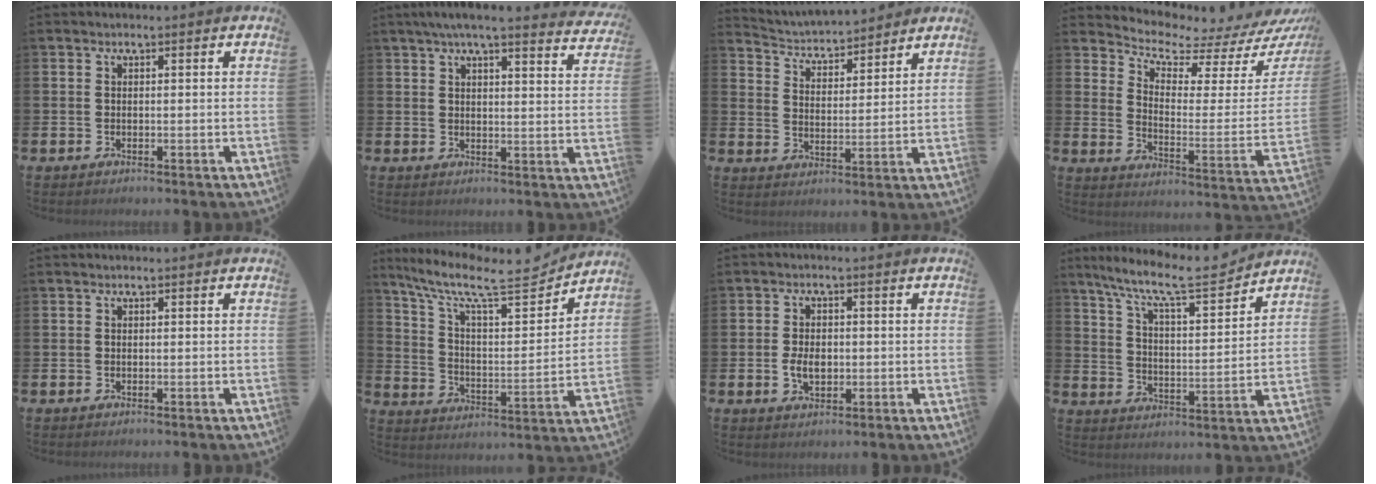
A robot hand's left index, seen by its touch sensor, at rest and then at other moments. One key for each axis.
{"total": 5.3, "fx": 4.7, "fy": 0.1, "fz": 2.3, "tx": -0.045, "ty": -0.021, "tz": 0.081}
{"total": 4.3, "fx": 4.2, "fy": 0.9, "fz": 0.3, "tx": -0.031, "ty": -0.036, "tz": 0.069}
{"total": 5.1, "fx": 4.8, "fy": 1.4, "fz": 1.1, "tx": -0.039, "ty": -0.065, "tz": 0.072}
{"total": 0.0}
{"total": 10.6, "fx": 8.8, "fy": 2.4, "fz": 5.4, "tx": -0.130, "ty": -0.061, "tz": 0.144}
{"total": 3.5, "fx": -0.4, "fy": 2.3, "fz": 2.6, "tx": -0.033, "ty": -0.001, "tz": -0.012}
{"total": 9.7, "fx": 8.5, "fy": 1.5, "fz": 4.3, "tx": -0.114, "ty": -0.055, "tz": 0.145}